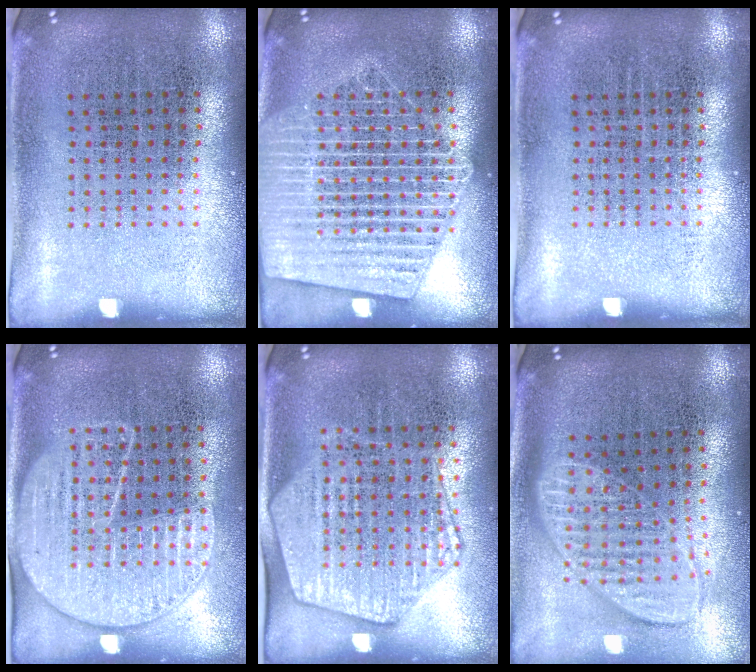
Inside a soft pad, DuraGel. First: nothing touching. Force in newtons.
{"total": 2.8, "press": 2.8, "slide": 0.3}
{"total": 0.0}
{"total": 1.8, "press": 1.6, "slide": 0.9}
{"total": 2.1, "press": 1.9, "slide": 0.8}
{"total": 1.9, "press": 1.5, "slide": 1.1}